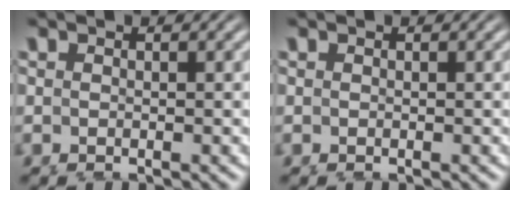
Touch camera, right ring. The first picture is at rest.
{"total": 0.0}